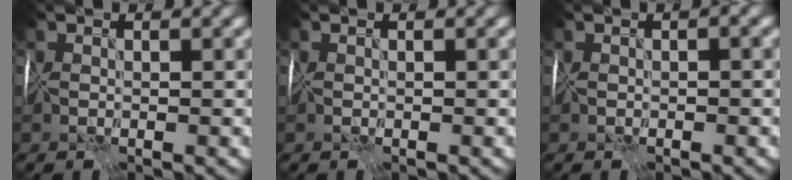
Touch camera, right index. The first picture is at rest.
{"total": 0.0}
{"total": 0.8, "force": [0.1, 0.3, 0.7], "torque": [-0.008, 0.005, 0.001]}